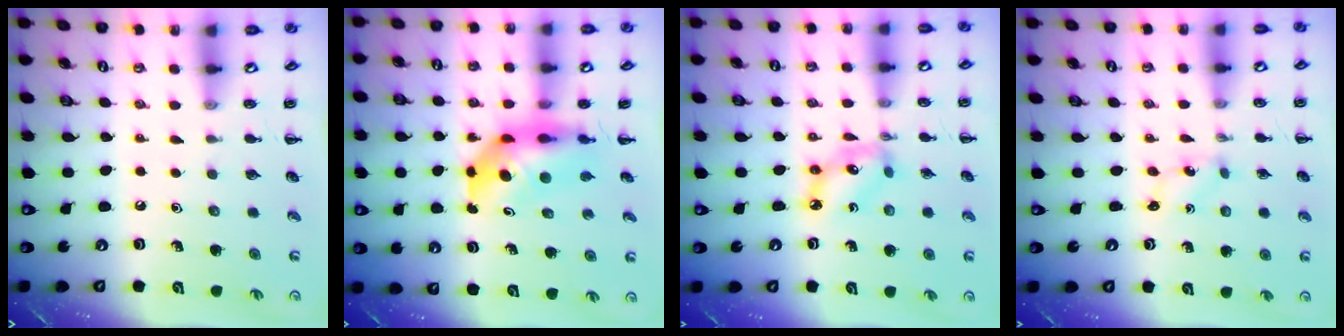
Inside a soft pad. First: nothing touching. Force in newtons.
{"total": 6.9, "press": 6.6, "slide": 1.9}
{"total": 7.8, "press": 7.6, "slide": 1.8}
{"total": 0.6, "press": 0.5, "slide": 0.2}